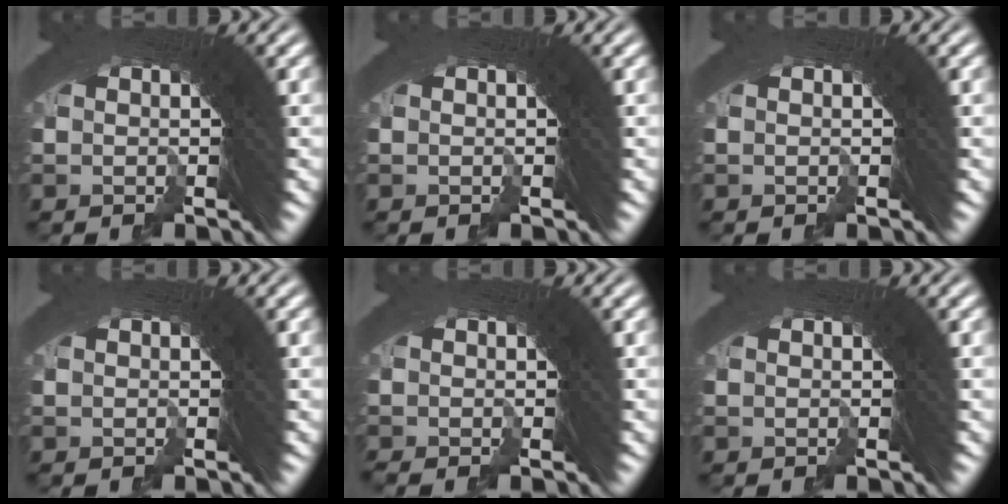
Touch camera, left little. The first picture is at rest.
{"total": 0.0}
{"total": 0.0}
{"total": 0.0}
{"total": 0.6, "force": [-0.6, 0.0, 0.1], "torque": [0.009, 0.002, -0.013]}
{"total": 0.0}